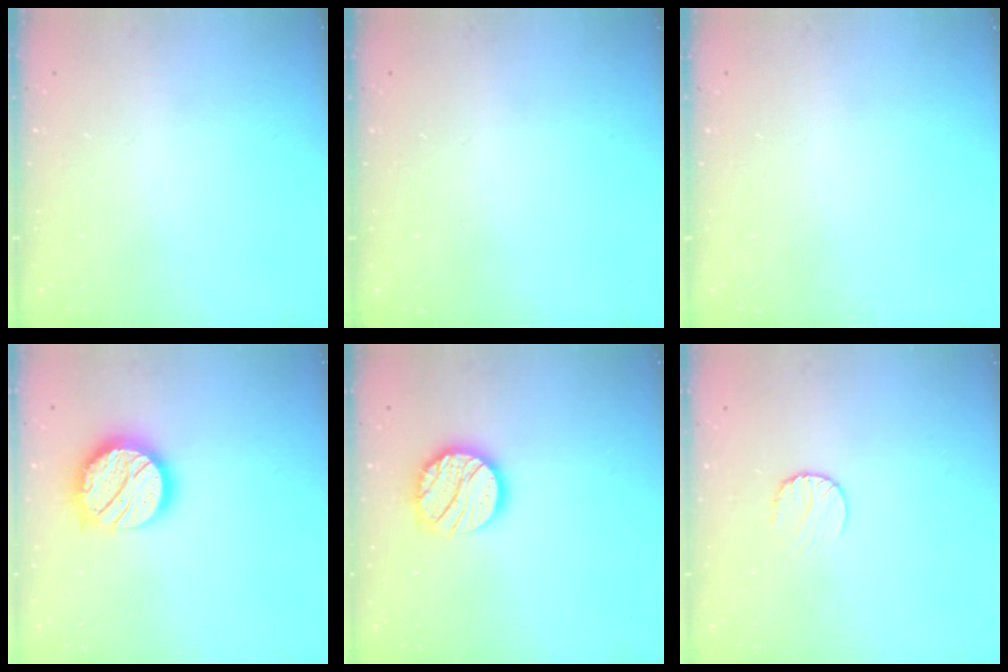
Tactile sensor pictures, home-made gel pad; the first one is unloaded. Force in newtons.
{"total": 0.0}
{"total": 0.0}
{"total": 17.3, "press": 17.3, "slide": 1.1}
{"total": 15.5, "press": 15.5, "slide": 1.2}
{"total": 5.0, "press": 5.0, "slide": 0.5}